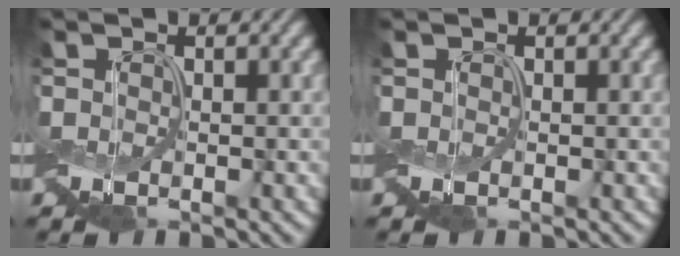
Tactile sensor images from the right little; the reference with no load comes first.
{"total": 0.0}